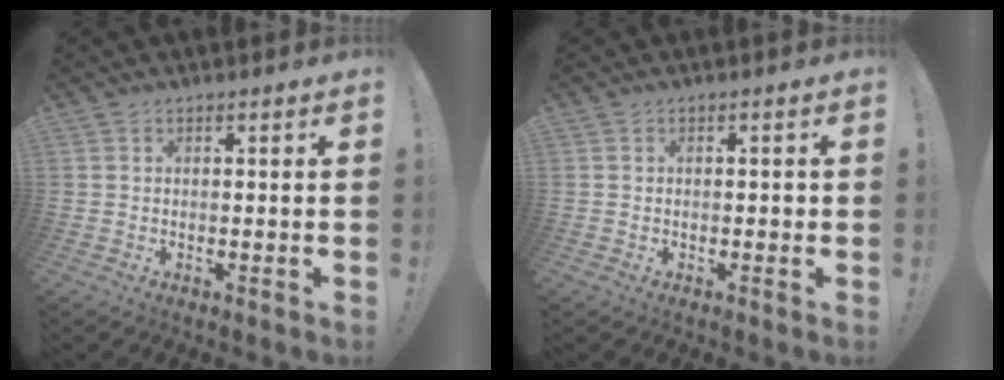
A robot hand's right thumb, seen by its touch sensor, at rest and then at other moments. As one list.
[{"total": 0.7, "force": [-0.4, 0.5, 0.3], "torque": [-0.004, 0.002, -0.007]}]